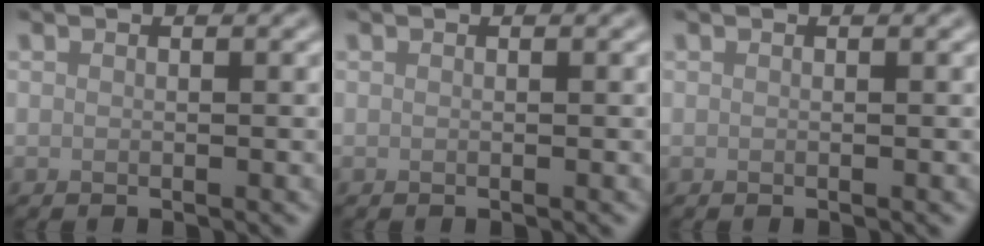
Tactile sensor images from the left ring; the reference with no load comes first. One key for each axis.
{"total": 0.0}
{"total": 0.0}